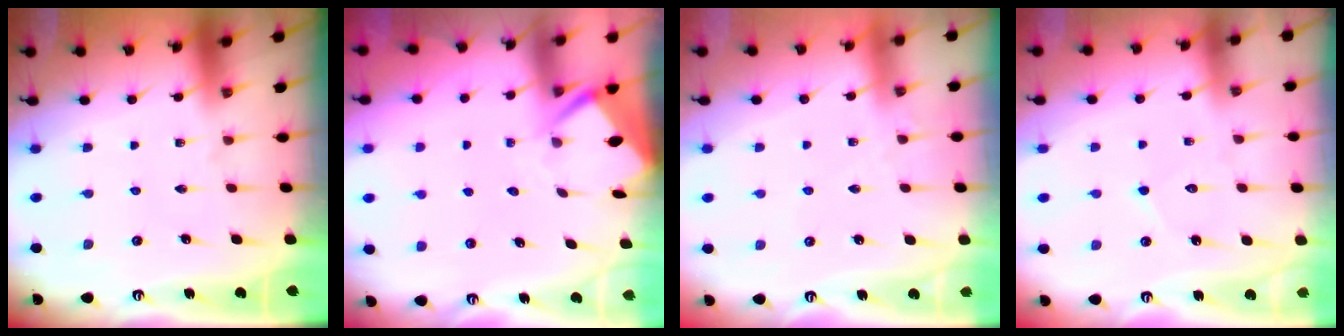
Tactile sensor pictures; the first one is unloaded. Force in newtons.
{"total": 3.5, "press": 3.5, "slide": 0.3}
{"total": 2.1, "press": 2.1, "slide": 0.4}
{"total": 5.3, "press": 5.2, "slide": 0.4}